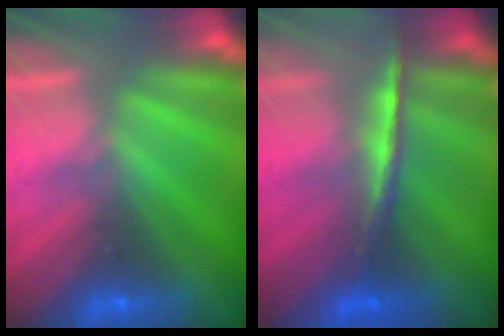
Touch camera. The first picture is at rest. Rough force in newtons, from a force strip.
{"total": 1.9}